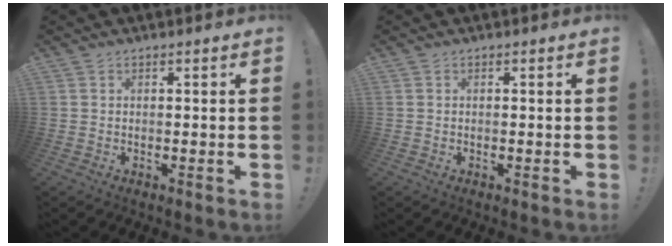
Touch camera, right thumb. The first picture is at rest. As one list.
[{"total": 0.0}]